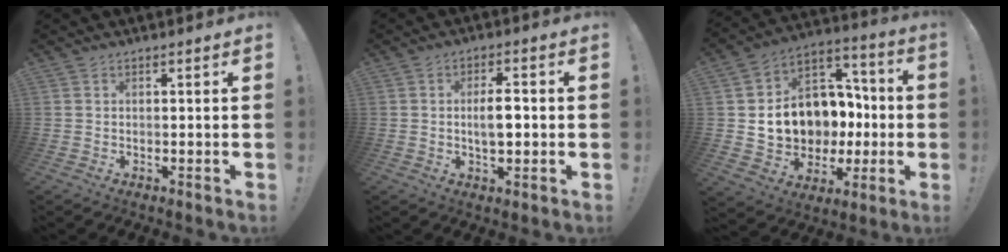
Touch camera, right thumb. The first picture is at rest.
{"total": 6.3, "force": [-0.4, 2.9, 5.5], "torque": [-0.088, 0.003, -0.012]}
{"total": 15.8, "force": [0.6, 13.6, 8.0], "torque": [-0.119, -0.010, 0.045]}